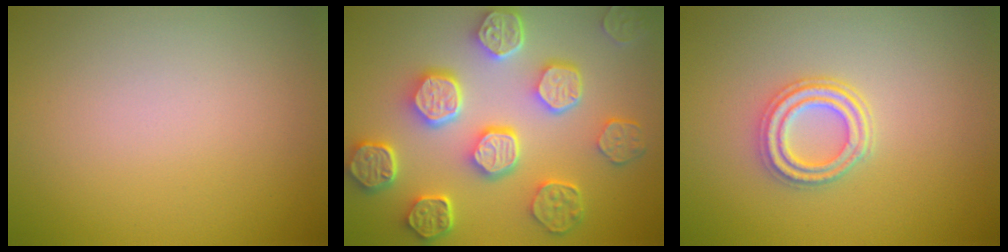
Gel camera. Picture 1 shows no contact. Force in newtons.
{"total": 8.4, "press": 6.5, "slide": 5.3}
{"total": 2.9, "press": 2.5, "slide": 1.4}